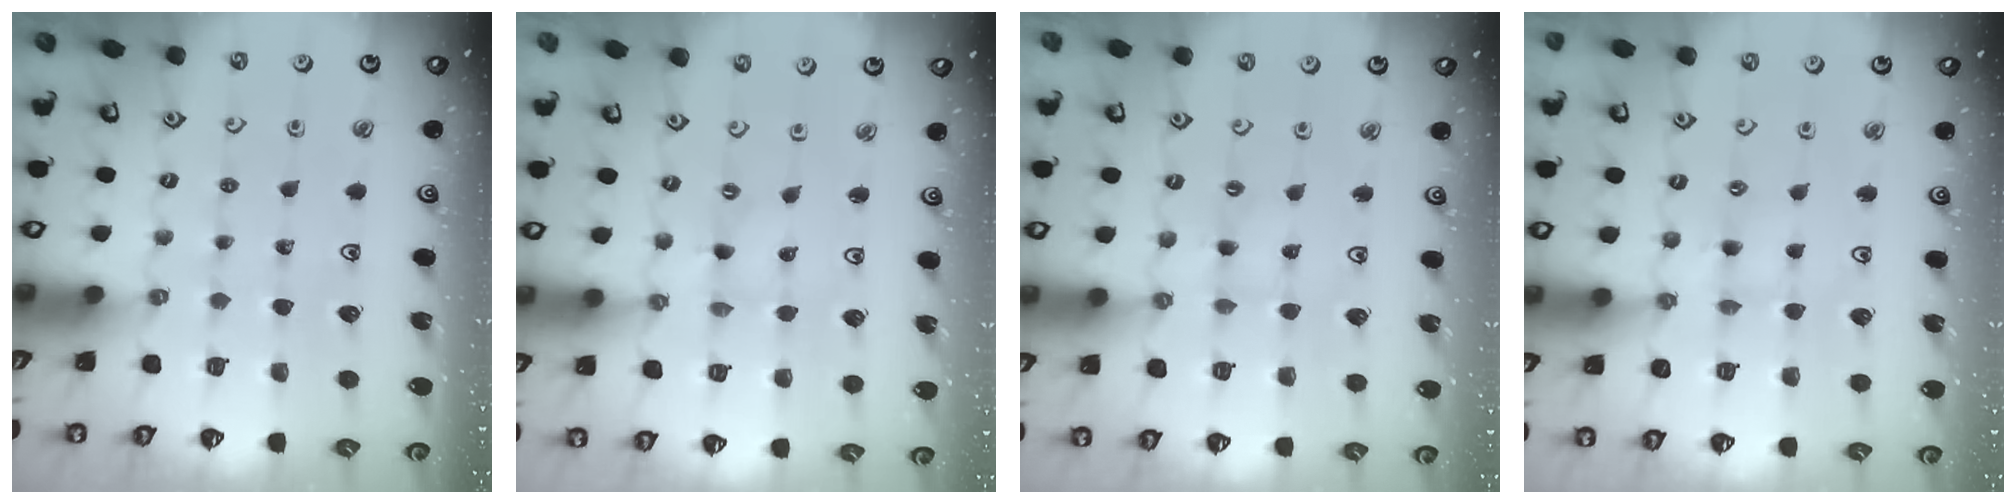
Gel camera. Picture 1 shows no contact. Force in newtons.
{"total": 0.0}
{"total": 1.5, "press": 1.5, "slide": 0.3}
{"total": 3.4, "press": 3.3, "slide": 0.5}